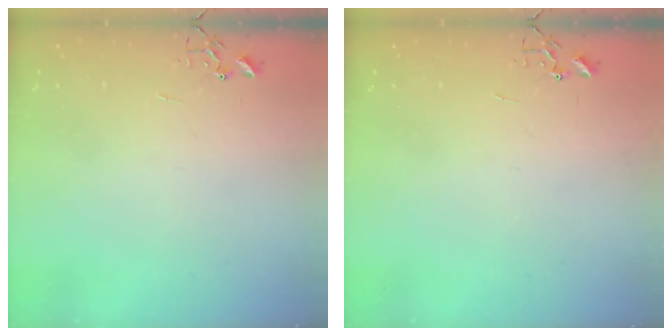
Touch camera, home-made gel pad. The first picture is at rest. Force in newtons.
{"total": 0.0}